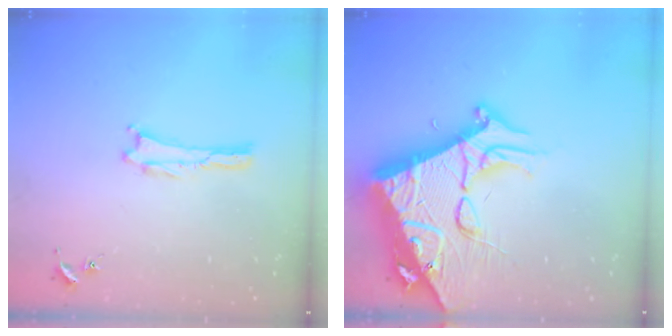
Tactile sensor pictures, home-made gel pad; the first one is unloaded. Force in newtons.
{"total": 15.8, "press": 15.7, "slide": 1.8}